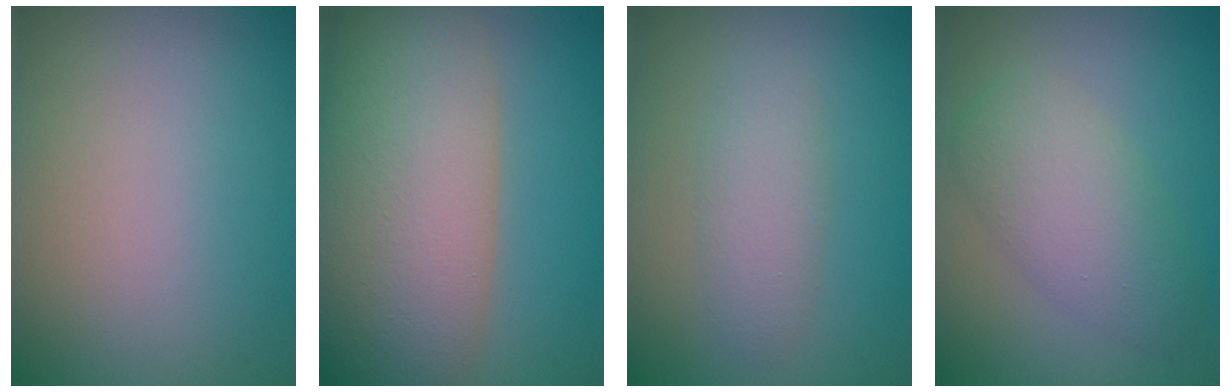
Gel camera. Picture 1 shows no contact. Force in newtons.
{"total": 11.7, "press": 11.7, "slide": 0.7}
{"total": 2.7, "press": 2.7, "slide": 0.1}
{"total": 4.4, "press": 4.4, "slide": 0.1}